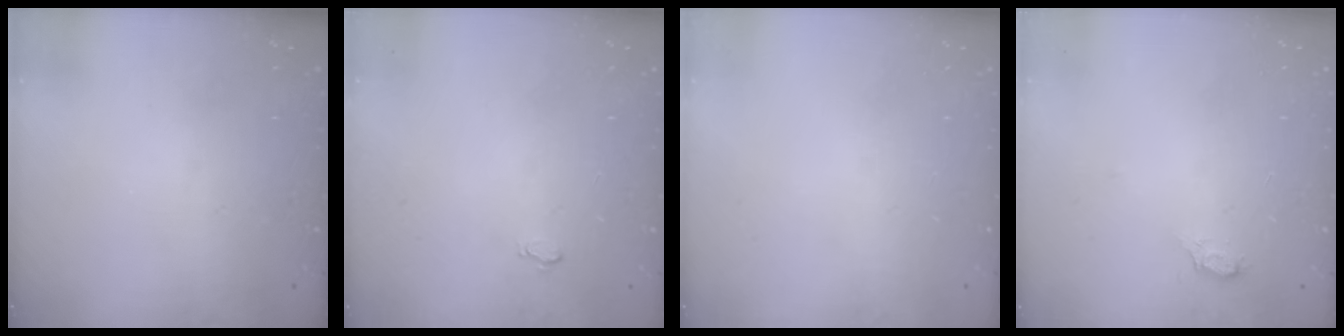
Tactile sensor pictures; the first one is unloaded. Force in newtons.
{"total": 2.8, "press": 2.8, "slide": 0.3}
{"total": 0.0}
{"total": 2.6, "press": 2.6, "slide": 0.2}